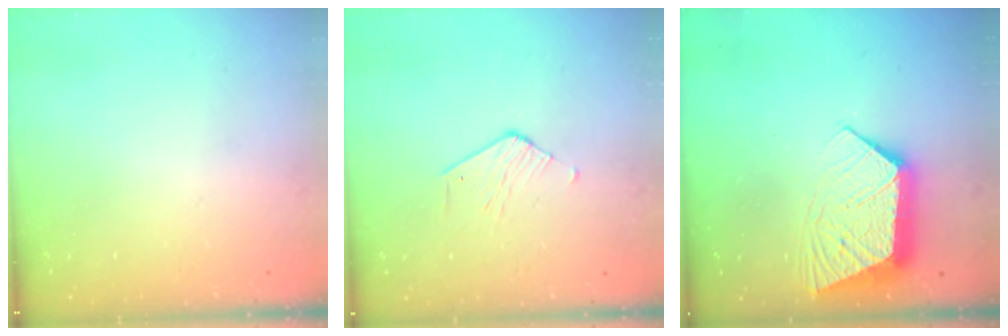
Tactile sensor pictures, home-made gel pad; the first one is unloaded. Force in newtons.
{"total": 2.5, "press": 2.5, "slide": 0.2}
{"total": 12.3, "press": 12.2, "slide": 1.0}